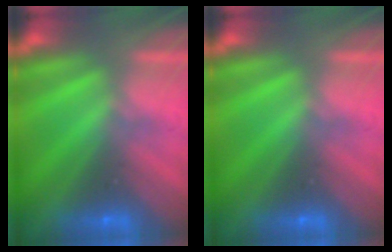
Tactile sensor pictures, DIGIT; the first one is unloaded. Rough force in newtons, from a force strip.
{"total": 0.0}